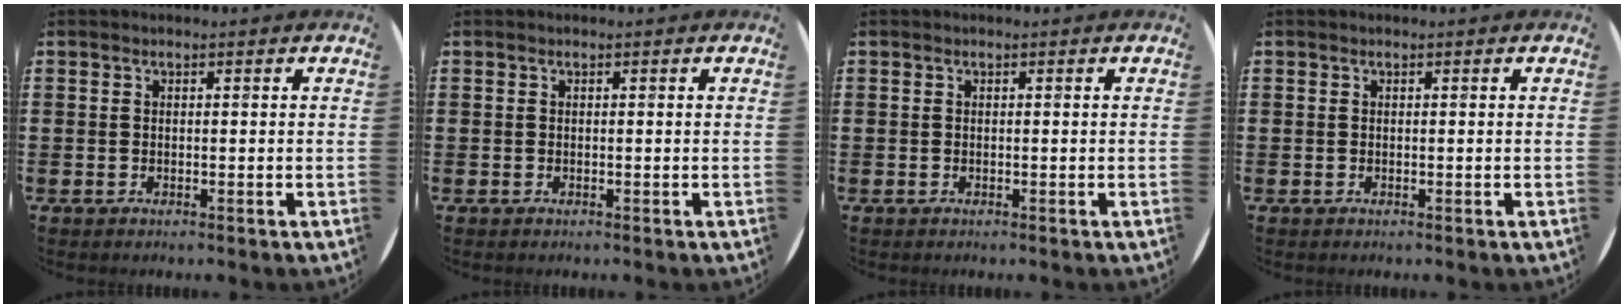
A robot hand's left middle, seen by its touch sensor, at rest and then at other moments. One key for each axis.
{"total": 0.0}
{"total": 0.0}
{"total": 0.0}